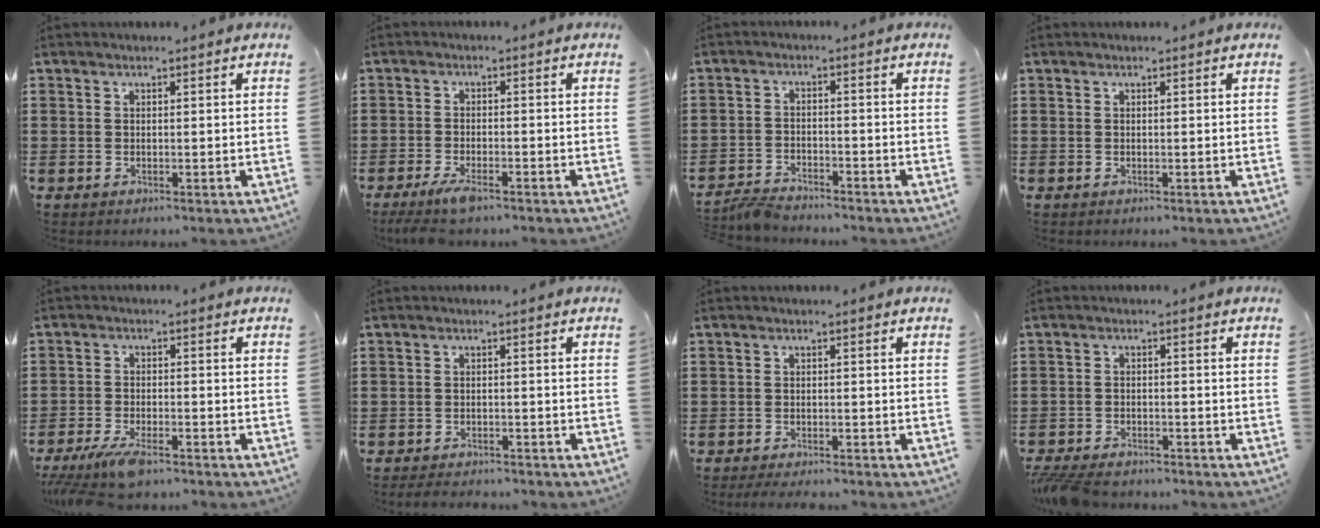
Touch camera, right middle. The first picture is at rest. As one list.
[{"total": 3.8, "force": [-2.7, 0.7, 2.7], "torque": [-0.063, -0.011, -0.053]}, {"total": 3.4, "force": [-3.3, 0.4, 0.3], "torque": [-0.017, 0.003, -0.072]}, {"total": 0.0}, {"total": 5.6, "force": [-4.2, 1.2, 3.5], "torque": [-0.082, -0.014, -0.082]}, {"total": 2.0, "force": [-2.0, 0.1, 0.2], "torque": [-0.010, -0.004, -0.040]}, {"total": 1.5, "force": [-1.5, -0.1, 0.4], "torque": [-0.010, -0.003, -0.026]}, {"total": 3.6, "force": [-3.5, 0.7, 0.9], "torque": [-0.030, -0.002, -0.076]}]